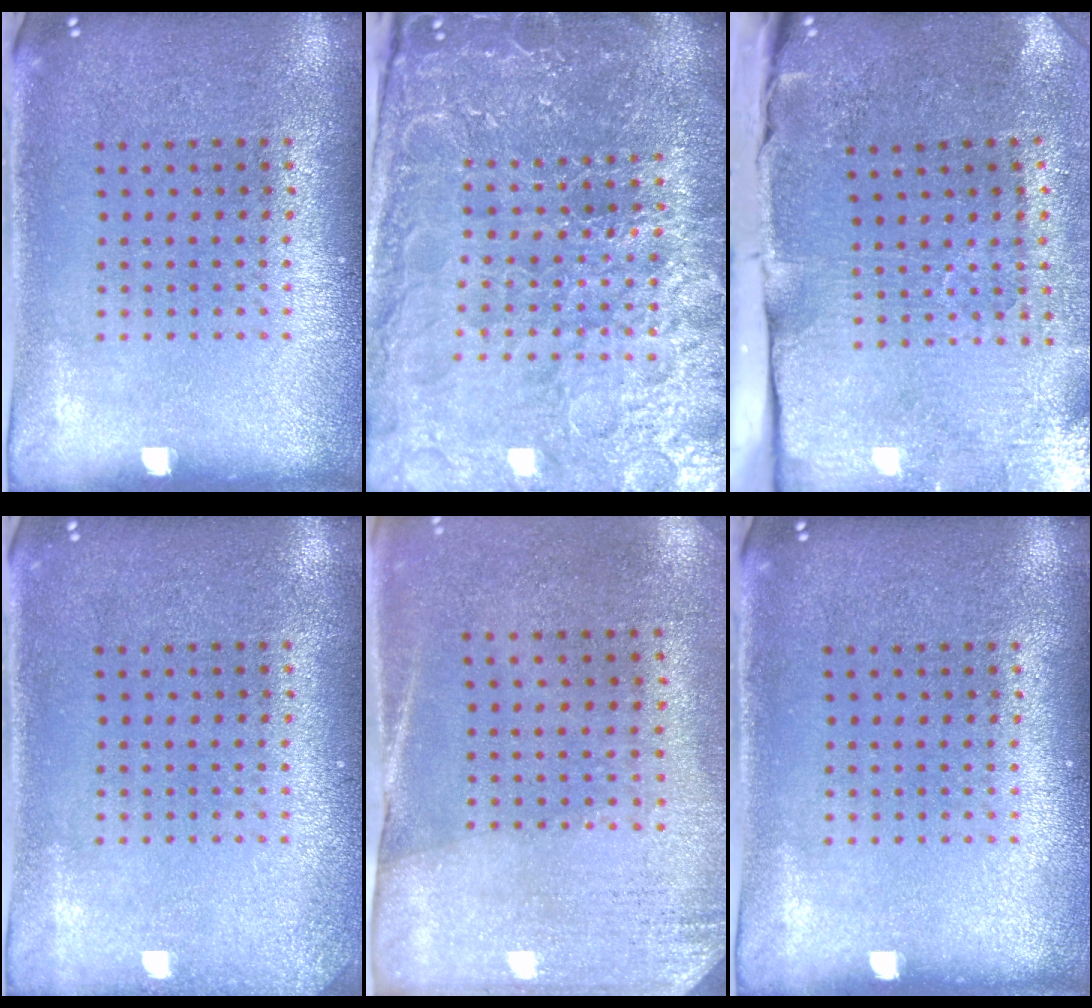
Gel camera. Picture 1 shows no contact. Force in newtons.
{"total": 5.7, "press": 5.1, "slide": 2.4}
{"total": 4.8, "press": 3.9, "slide": 2.7}
{"total": 1.1, "press": 1.1, "slide": 0.1}
{"total": 2.6, "press": 2.3, "slide": 1.3}
{"total": 0.0}